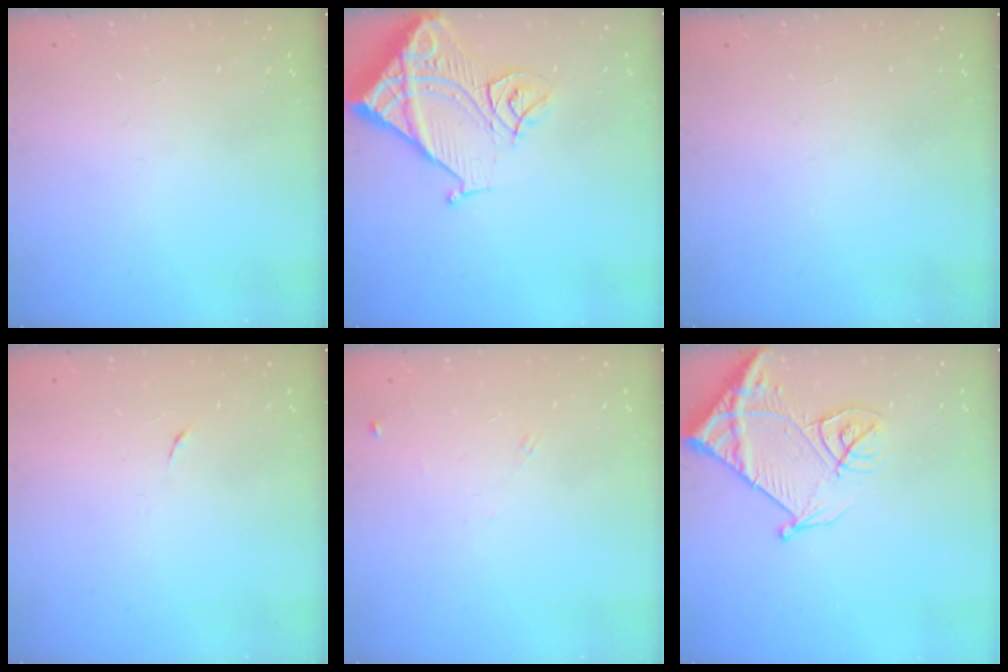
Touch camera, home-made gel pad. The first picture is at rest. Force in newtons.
{"total": 15.0, "press": 14.9, "slide": 1.9}
{"total": 0.0}
{"total": 4.0, "press": 3.9, "slide": 0.8}
{"total": 5.7, "press": 5.6, "slide": 0.7}
{"total": 13.7, "press": 13.6, "slide": 1.6}